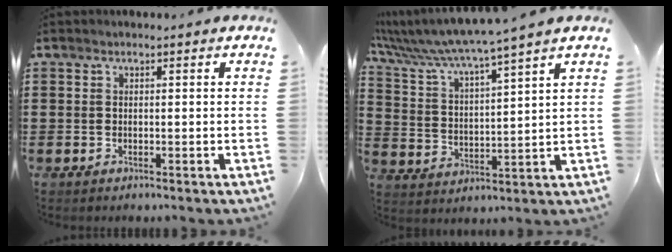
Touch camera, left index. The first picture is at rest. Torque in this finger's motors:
{"motor_torque": [2.14, 0.00, 0.39, 0.14]}